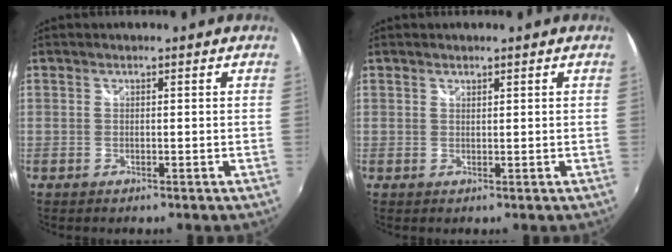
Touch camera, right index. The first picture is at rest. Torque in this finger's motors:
{"motor_torque": [-0.07, 0.10, -0.03, -0.01]}